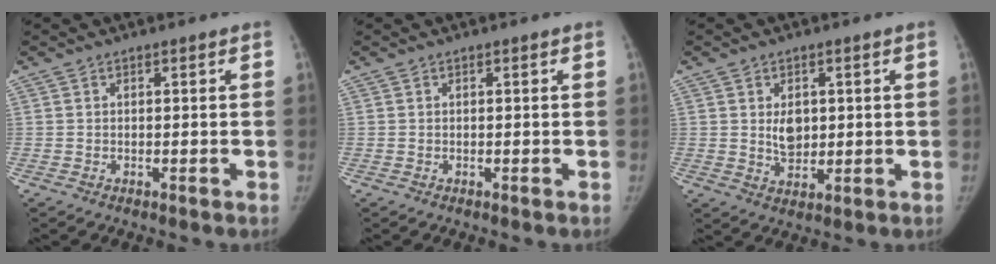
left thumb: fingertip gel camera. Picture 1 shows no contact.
{"total": 0.0}
{"total": 4.8, "force": [0.8, 3.5, 3.3], "torque": [-0.033, -0.009, 0.019]}